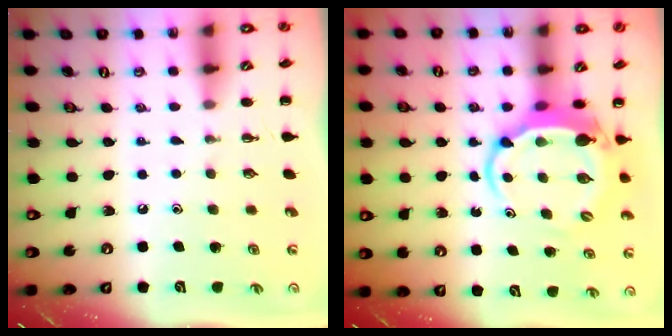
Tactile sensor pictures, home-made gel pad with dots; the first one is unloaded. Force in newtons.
{"total": 6.2, "press": 6.1, "slide": 1.1}